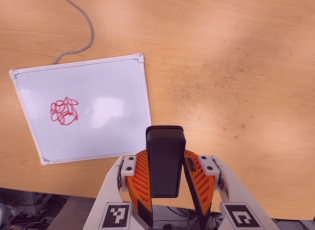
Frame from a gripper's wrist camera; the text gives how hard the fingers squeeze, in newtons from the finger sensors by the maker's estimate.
{"total": 5.9, "left": 5.1, "right": 6.7}